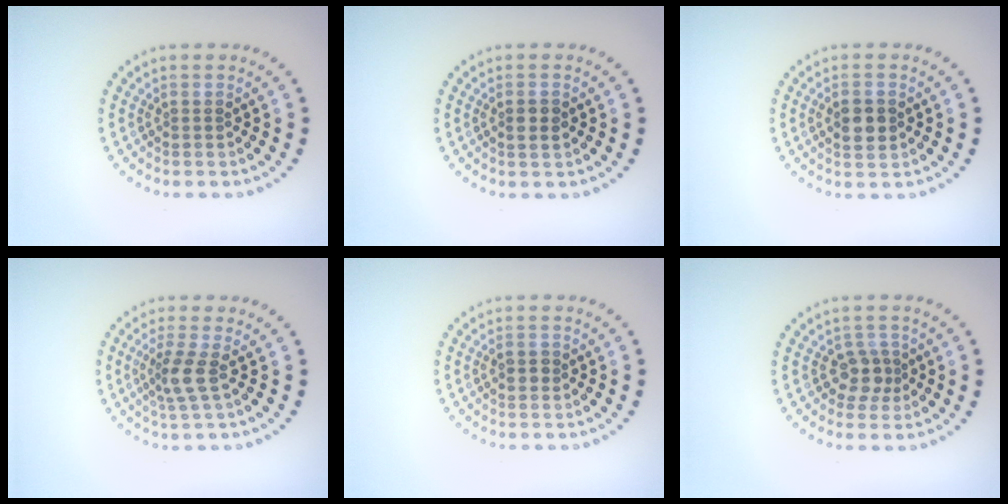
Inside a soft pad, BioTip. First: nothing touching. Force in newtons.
{"total": 1.5, "press": 1.4, "slide": 0.4}
{"total": 2.4, "press": 2.4, "slide": 0.2}
{"total": 2.4, "press": 1.8, "slide": 1.6}
{"total": 1.2, "press": 1.2, "slide": 0.1}
{"total": 2.2, "press": 1.8, "slide": 1.3}